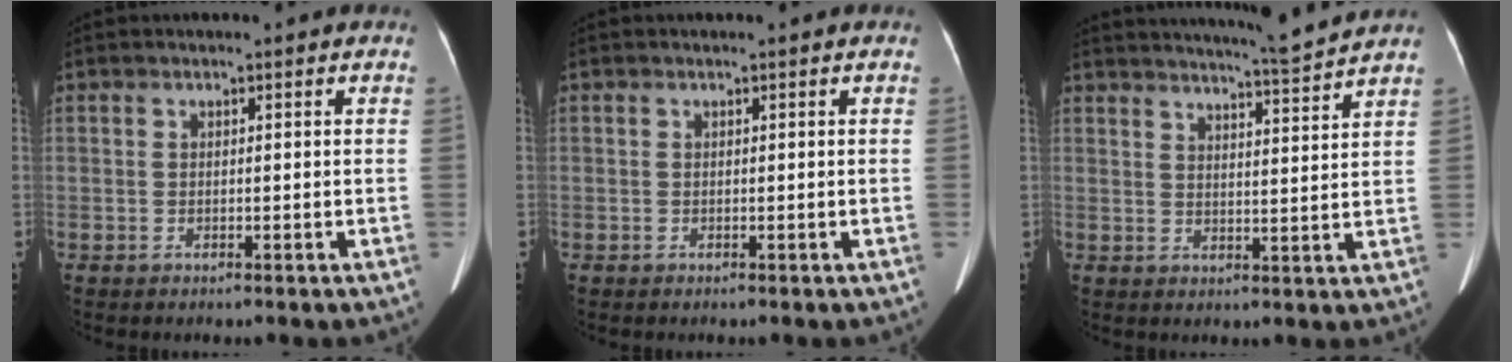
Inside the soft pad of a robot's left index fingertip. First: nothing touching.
{"total": 0.0}
{"total": 9.0, "force": [8.5, -1.7, 2.5], "torque": [-0.045, -0.016, 0.120]}